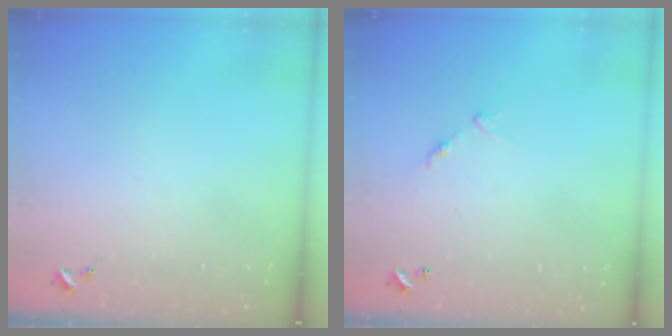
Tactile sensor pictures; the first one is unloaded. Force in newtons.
{"total": 6.9, "press": 6.8, "slide": 0.6}